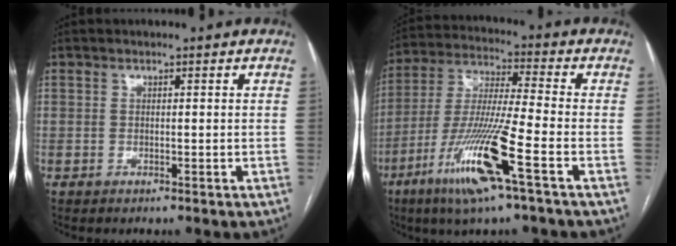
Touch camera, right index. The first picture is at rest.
{"total": 15.0, "force": [-7.1, -0.1, 13.2], "torque": [-0.276, -0.026, -0.134]}